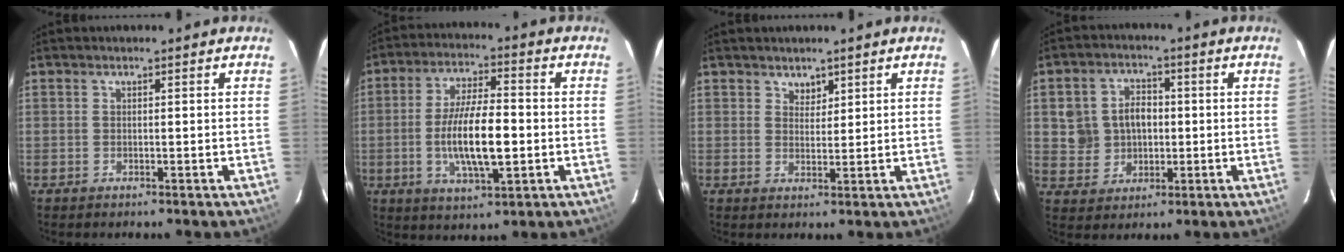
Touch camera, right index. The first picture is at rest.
{"total": 12.4, "force": [-2.0, 3.8, 11.6], "torque": [-0.220, -0.007, -0.033]}
{"total": 2.2, "force": [1.7, 1.4, 0.5], "torque": [-0.002, 0.001, 0.029]}
{"total": 8.3, "force": [0.5, 7.5, 3.5], "torque": [-0.087, 0.024, 0.021]}